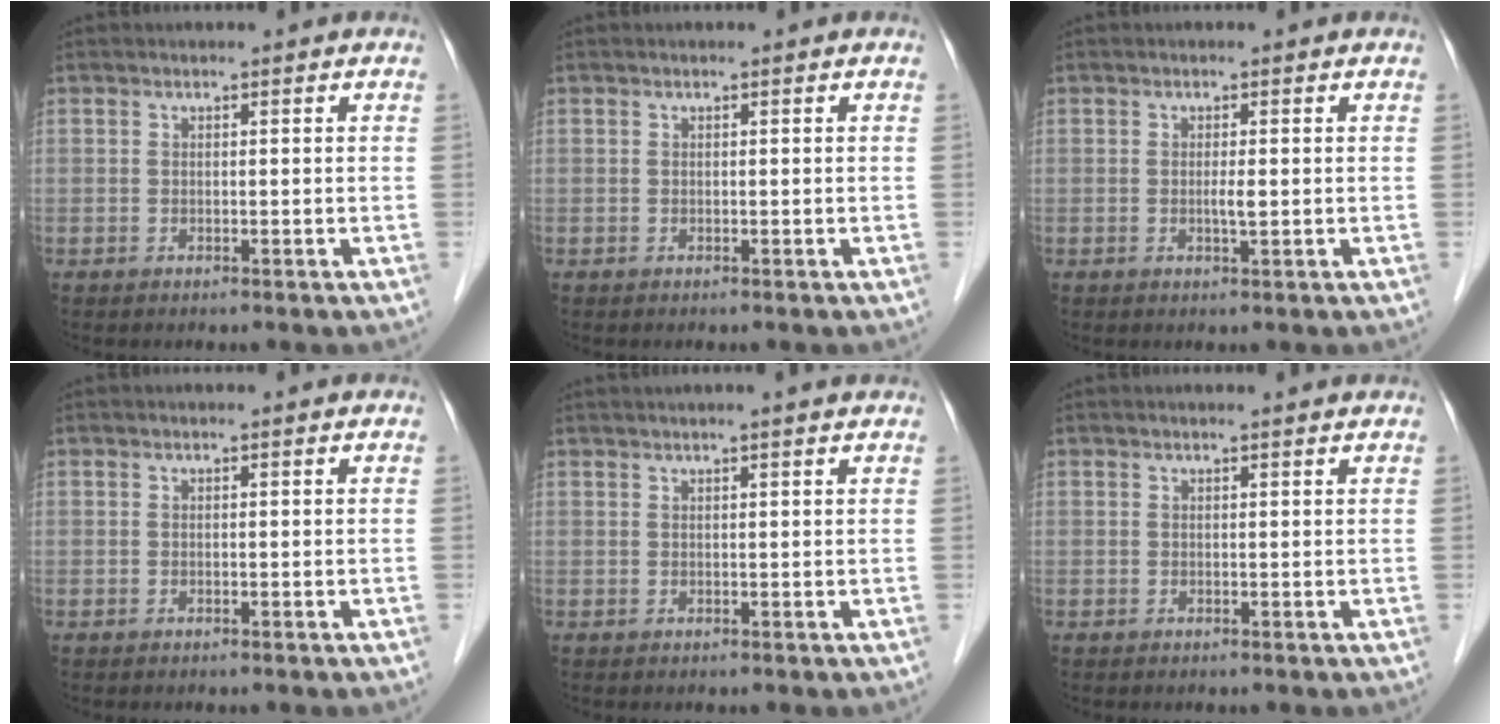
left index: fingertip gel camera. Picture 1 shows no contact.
{"total": 0.0}
{"total": 1.4, "force": [0.0, 0.1, 1.4], "torque": [-0.028, -0.001, -0.001]}
{"total": 0.0}
{"total": 4.2, "force": [3.6, -0.5, 2.1], "torque": [-0.027, 0.026, 0.047]}
{"total": 1.8, "force": [1.7, -0.1, 0.5], "torque": [-0.012, 0.006, 0.020]}